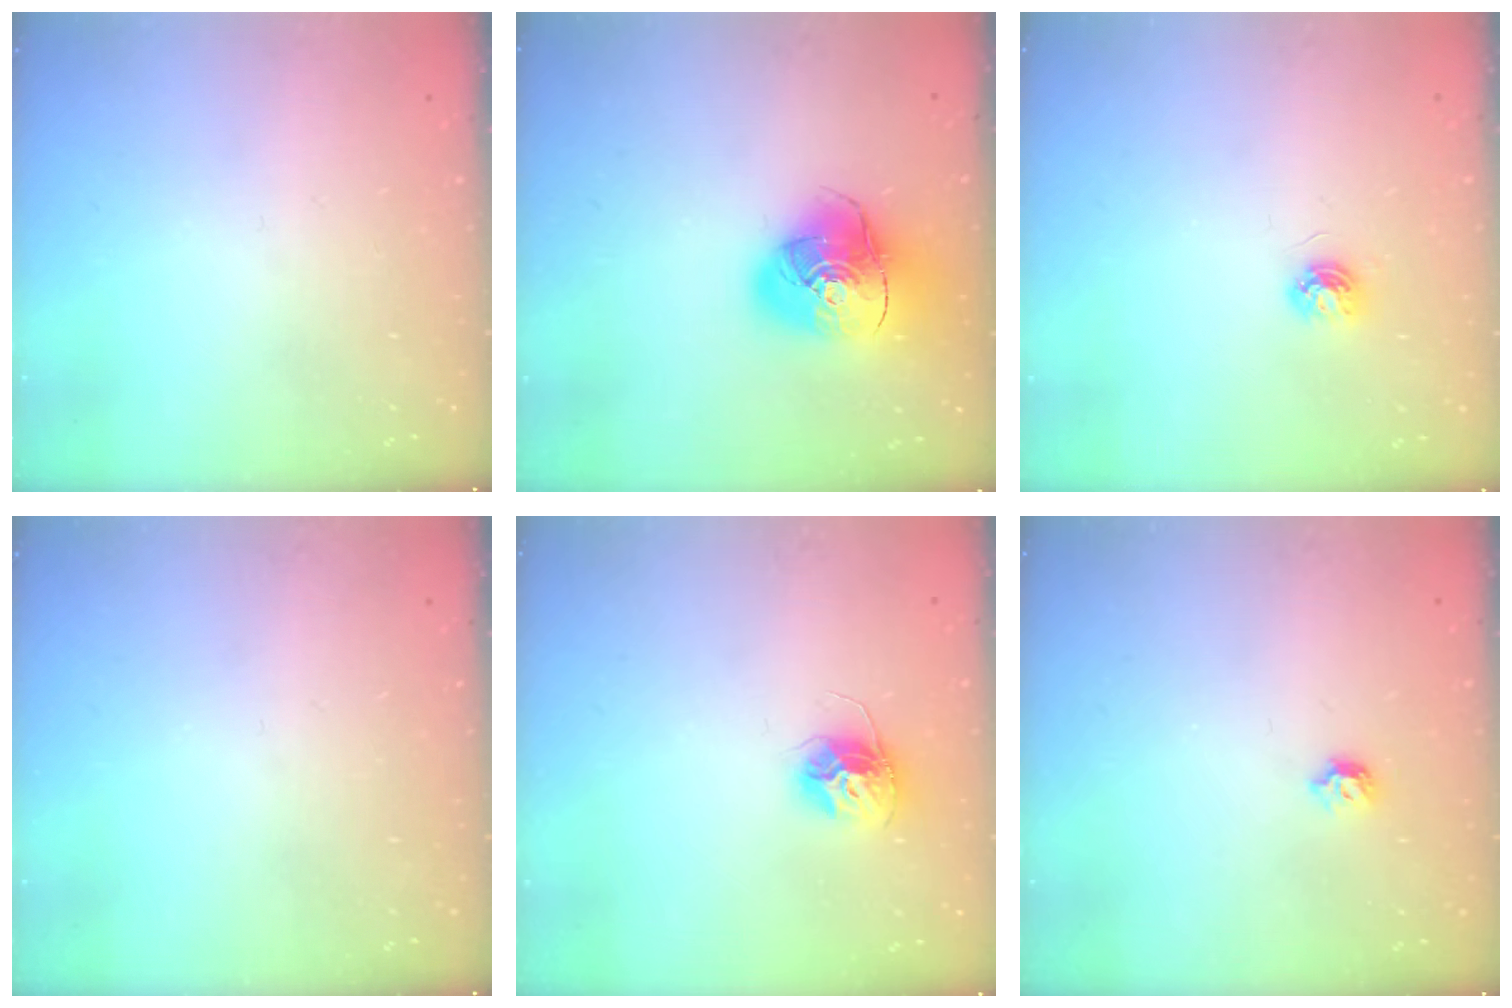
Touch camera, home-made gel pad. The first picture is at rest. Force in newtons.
{"total": 15.6, "press": 15.4, "slide": 2.4}
{"total": 5.2, "press": 5.1, "slide": 0.6}
{"total": 0.0}
{"total": 11.4, "press": 11.4, "slide": 0.9}
{"total": 5.4, "press": 5.4, "slide": 0.9}